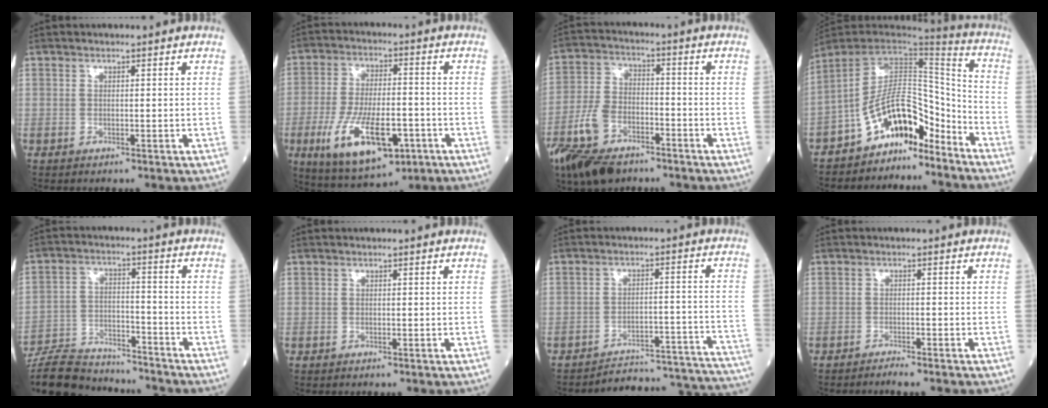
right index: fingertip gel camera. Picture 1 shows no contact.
{"total": 14.8, "force": [-5.7, 5.7, 12.3], "torque": [-0.231, -0.014, -0.087]}
{"total": 13.3, "force": [-7.8, 7.1, 8.1], "torque": [-0.176, -0.005, -0.142]}
{"total": 11.5, "force": [-8.2, 4.9, 6.4], "torque": [-0.100, 0.044, -0.148]}
{"total": 14.0, "force": [-13.4, 2.8, 3.0], "torque": [-0.053, 0.016, -0.222]}
{"total": 0.0}
{"total": 19.2, "force": [-19.1, 1.3, 1.8], "torque": [0.012, 0.033, -0.234]}
{"total": 2.2, "force": [-1.9, -0.2, 0.9], "torque": [-0.016, 0.000, -0.030]}